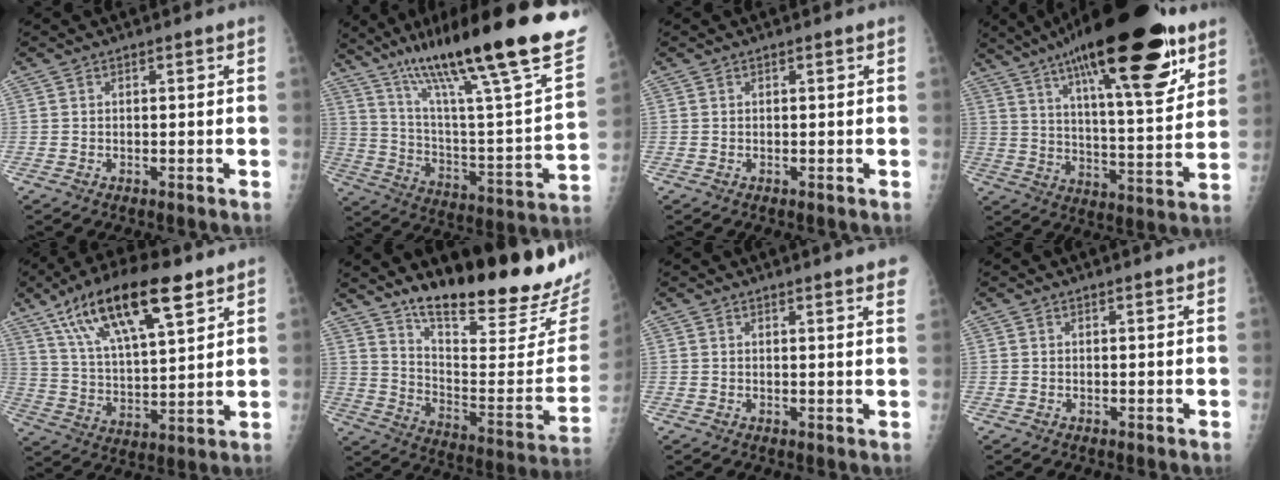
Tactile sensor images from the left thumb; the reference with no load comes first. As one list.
[{"total": 33.5, "force": [23.4, 4.8, 23.5], "torque": [-0.330, -0.081, 0.358]}, {"total": 0.0}, {"total": 28.8, "force": [16.4, 8.3, 22.1], "torque": [-0.330, -0.037, 0.255]}, {"total": 20.2, "force": [11.6, 6.7, 15.2], "torque": [-0.251, -0.026, 0.210]}, {"total": 22.7, "force": [18.9, 3.4, 12.2], "torque": [-0.156, -0.144, 0.283]}, {"total": 6.9, "force": [5.8, 0.6, 3.5], "torque": [-0.030, -0.015, 0.051]}, {"total": 1.1, "force": [1.0, 0.1, 0.5], "torque": [-0.002, 0.001, 0.015]}]